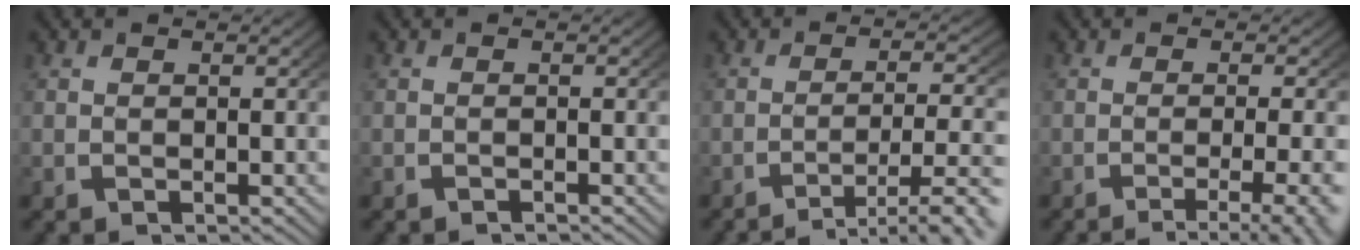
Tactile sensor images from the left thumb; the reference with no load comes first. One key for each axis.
{"total": 0.6, "fx": -0.6, "fy": 0.1, "fz": 0.1, "tx": -0.001, "ty": -0.001, "tz": -0.011}
{"total": 6.2, "fx": -3.6, "fy": 2.5, "fz": 4.3, "tx": -0.071, "ty": -0.012, "tz": -0.048}
{"total": 6.9, "fx": -5.1, "fy": 2.2, "fz": 4.1, "tx": -0.060, "ty": -0.015, "tz": -0.070}